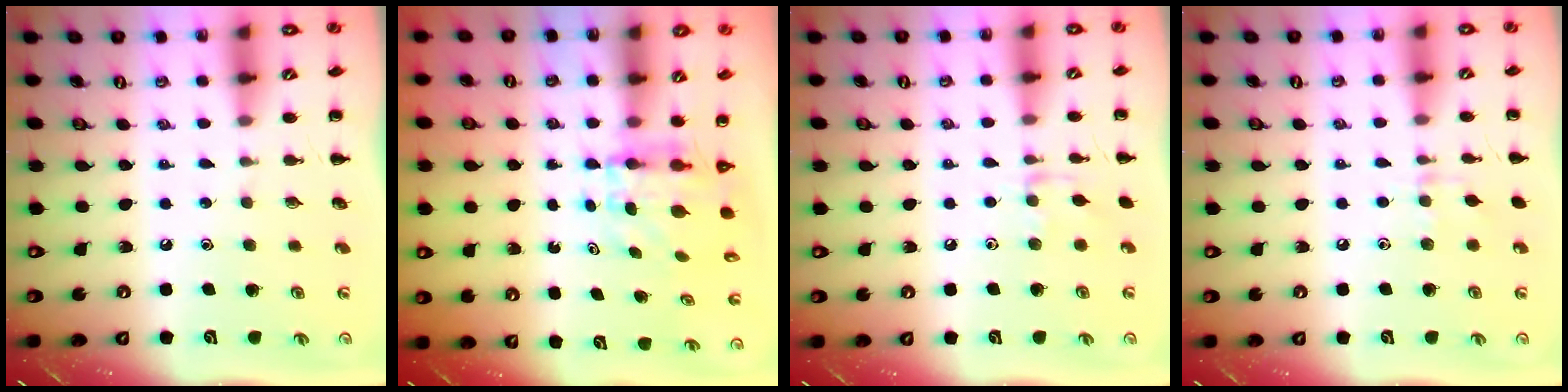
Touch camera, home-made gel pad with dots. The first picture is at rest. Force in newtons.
{"total": 4.5, "press": 4.4, "slide": 0.6}
{"total": 5.7, "press": 5.7, "slide": 0.8}
{"total": 6.2, "press": 5.9, "slide": 2.0}